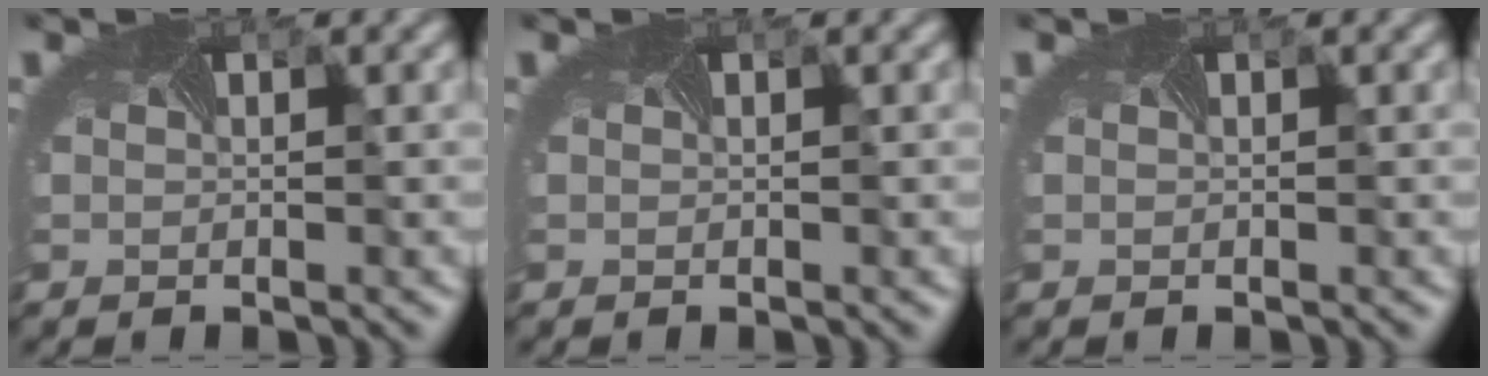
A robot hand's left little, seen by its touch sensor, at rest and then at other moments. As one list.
[{"total": 0.0}, {"total": 0.0}]